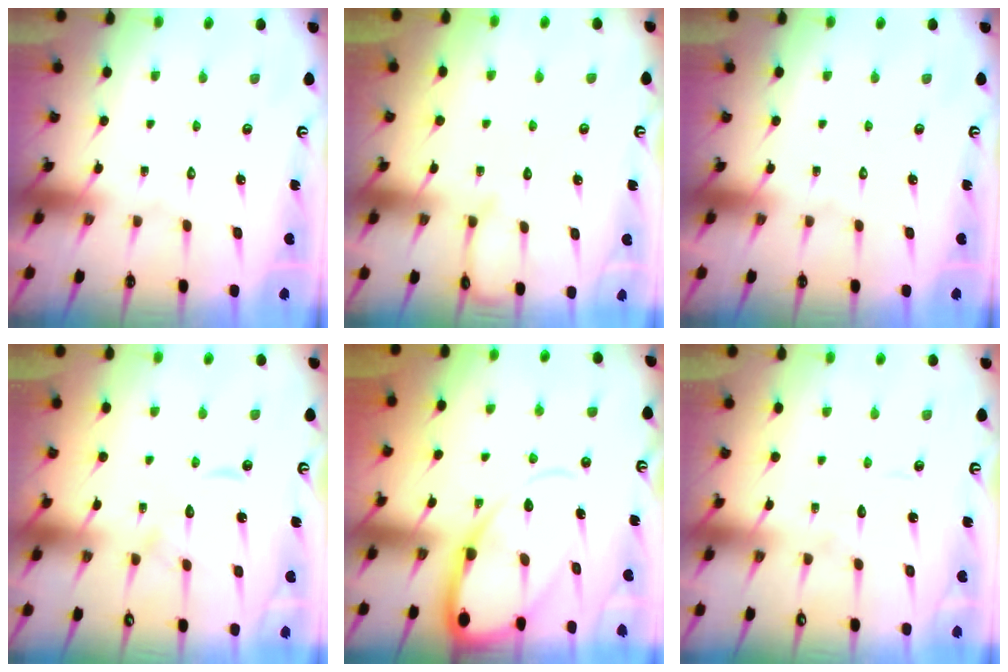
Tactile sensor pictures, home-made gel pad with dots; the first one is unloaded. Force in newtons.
{"total": 3.3, "press": 3.3, "slide": 0.3}
{"total": 0.0}
{"total": 7.2, "press": 7.2, "slide": 0.7}
{"total": 11.3, "press": 11.2, "slide": 1.3}
{"total": 3.2, "press": 3.2, "slide": 0.3}